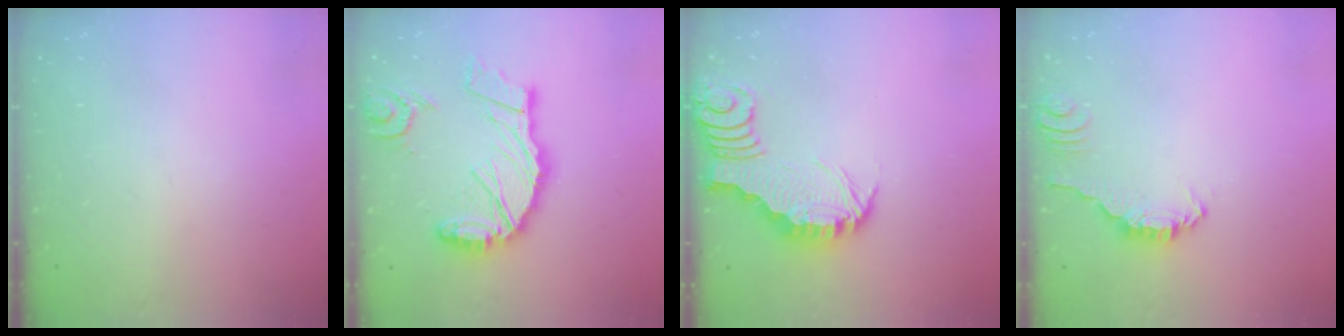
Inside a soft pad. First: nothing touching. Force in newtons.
{"total": 21.0, "press": 21.0, "slide": 1.8}
{"total": 2.9, "press": 2.9, "slide": 0.3}
{"total": 1.4, "press": 1.4, "slide": 0.3}